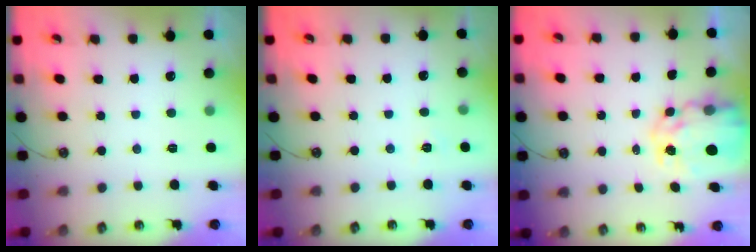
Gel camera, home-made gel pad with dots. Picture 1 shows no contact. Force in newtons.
{"total": 2.6, "press": 2.6, "slide": 0.3}
{"total": 9.3, "press": 9.3, "slide": 0.8}